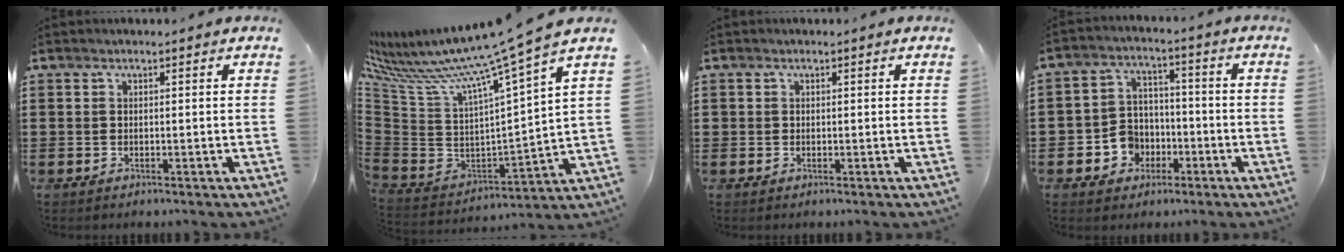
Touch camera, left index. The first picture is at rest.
{"total": 10.3, "force": [8.7, -1.2, 5.5], "torque": [-0.137, -0.077, 0.131]}
{"total": 0.6, "force": [0.1, 0.5, 0.1], "torque": [-0.003, 0.004, 0.001]}
{"total": 6.0, "force": [-2.2, 5.3, 1.8], "torque": [-0.058, 0.014, -0.043]}